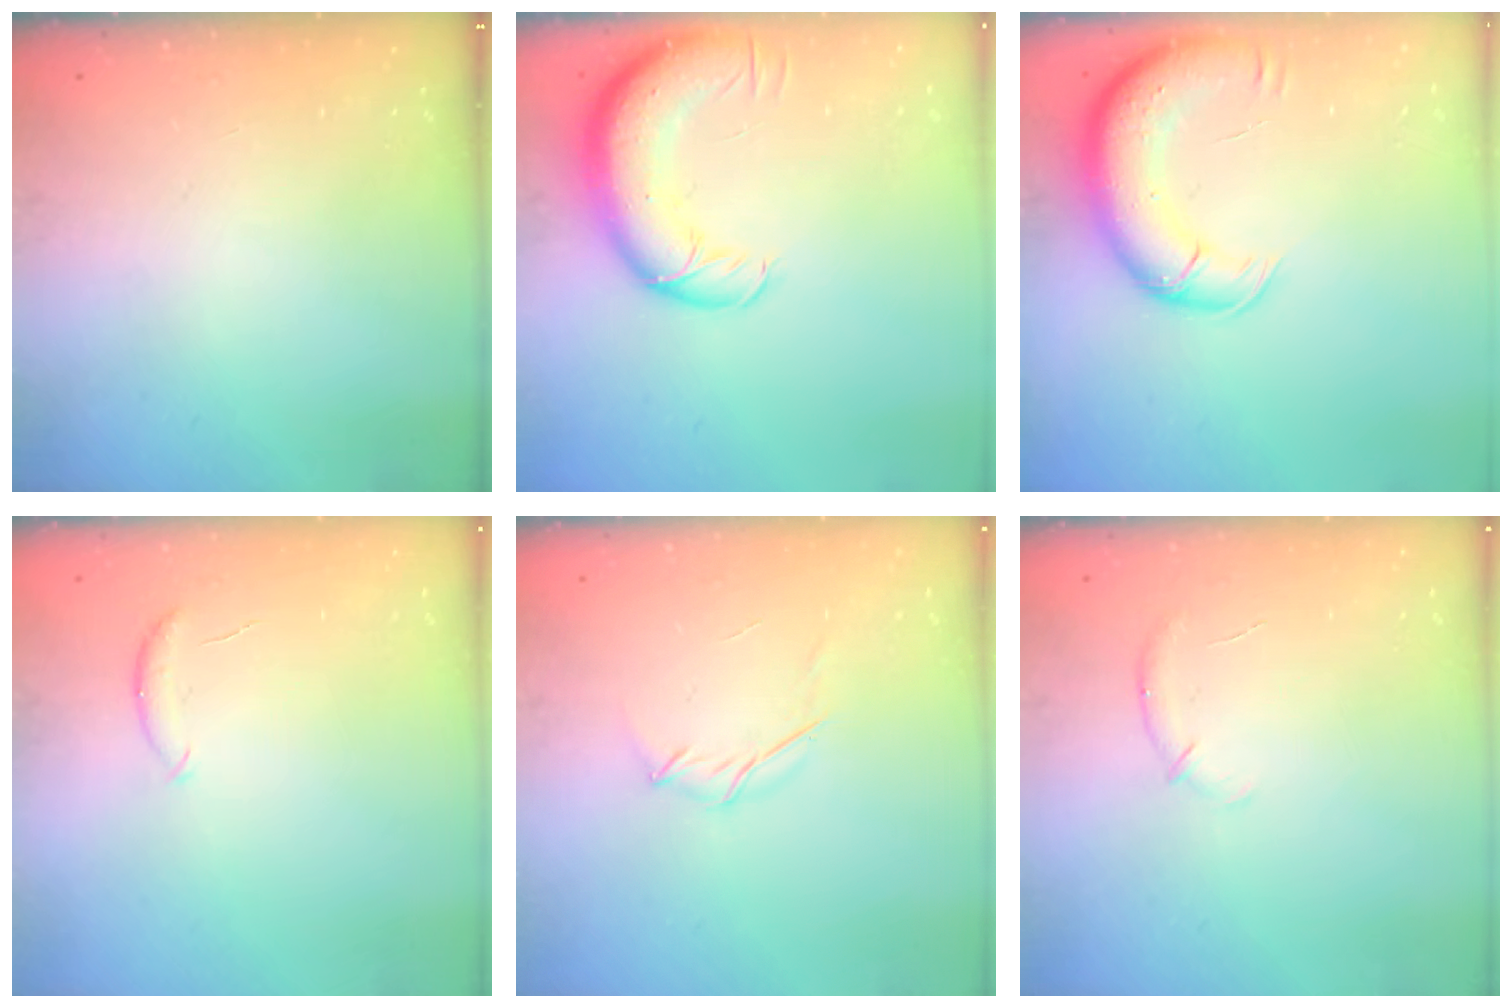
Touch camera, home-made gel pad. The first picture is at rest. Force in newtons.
{"total": 14.5, "press": 14.1, "slide": 3.5}
{"total": 13.2, "press": 12.8, "slide": 3.3}
{"total": 6.2, "press": 6.1, "slide": 0.9}
{"total": 4.0, "press": 3.9, "slide": 0.9}
{"total": 6.9, "press": 6.7, "slide": 1.8}